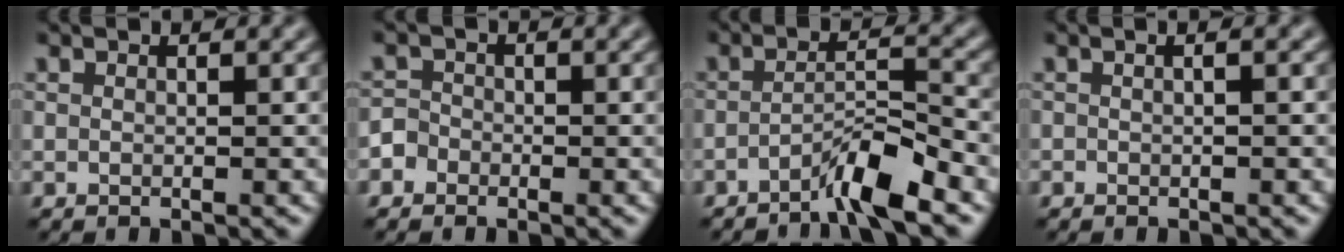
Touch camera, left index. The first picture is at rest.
{"total": 1.5, "force": [-0.8, 1.2, 0.2], "torque": [0.007, 0.005, -0.019]}
{"total": 3.9, "force": [-2.8, 0.1, 2.7], "torque": [-0.047, 0.012, -0.059]}
{"total": 0.9, "force": [0.2, 0.1, 0.9], "torque": [-0.011, -0.005, -0.002]}